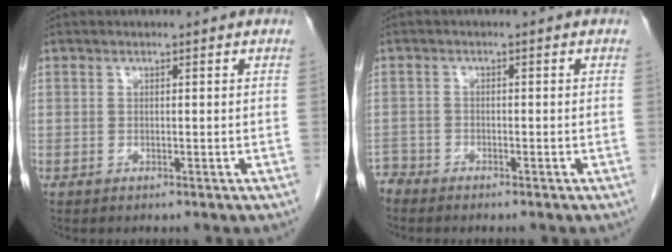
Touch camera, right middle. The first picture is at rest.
{"total": 2.1, "force": [-2.0, 0.3, -0.5], "torque": [0.012, -0.006, -0.040]}